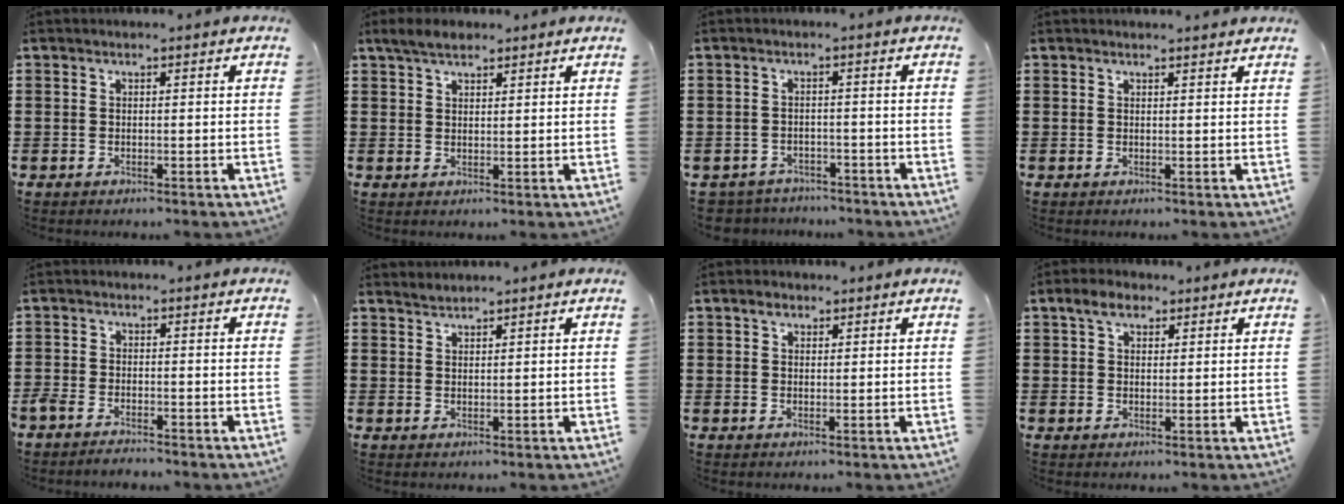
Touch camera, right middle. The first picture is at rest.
{"total": 2.7, "force": [2.3, 0.9, 1.2], "torque": [-0.021, 0.002, 0.042]}
{"total": 2.8, "force": [-2.8, 0.5, -0.3], "torque": [-0.002, -0.002, -0.063]}
{"total": 0.9, "force": [0.9, -0.1, 0.2], "torque": [0.003, -0.006, 0.016]}
{"total": 2.4, "force": [-2.4, 0.4, 0.4], "torque": [-0.027, -0.004, -0.054]}
{"total": 1.3, "force": [1.3, -0.2, -0.1], "torque": [-0.001, 0.000, 0.026]}
{"total": 1.8, "force": [1.3, 1.0, 0.7], "torque": [-0.010, 0.001, 0.022]}
{"total": 3.7, "force": [2.5, 2.0, 2.0], "torque": [-0.038, 0.007, 0.043]}